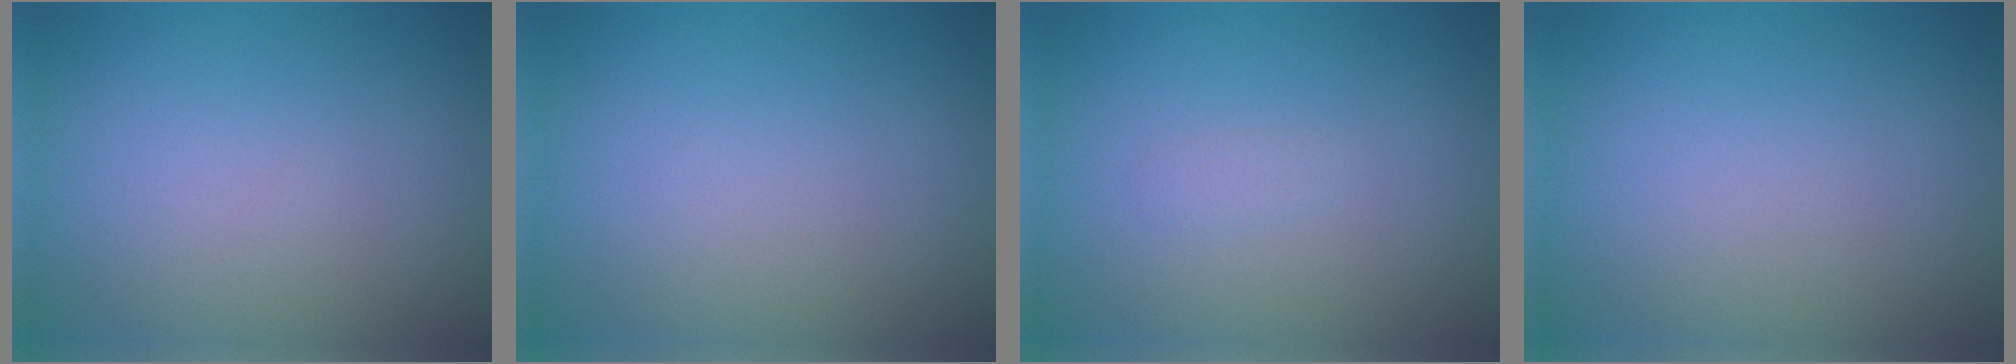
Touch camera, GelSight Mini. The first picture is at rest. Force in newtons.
{"total": 0.0}
{"total": 0.5, "press": 0.5, "slide": 0.0}
{"total": 0.0}